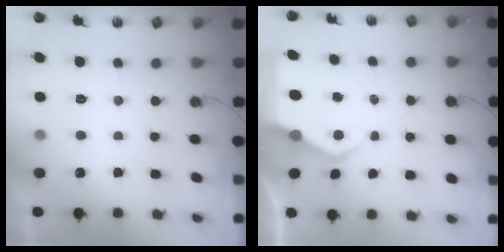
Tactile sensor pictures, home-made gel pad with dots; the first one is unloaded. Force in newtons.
{"total": 6.6, "press": 6.6, "slide": 0.6}